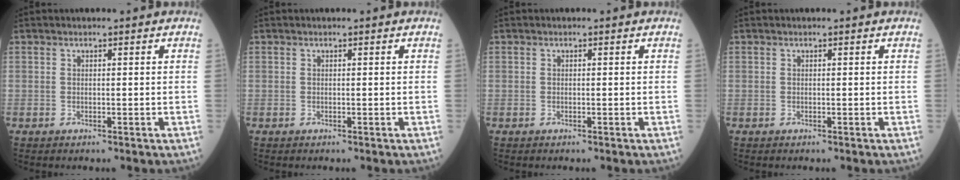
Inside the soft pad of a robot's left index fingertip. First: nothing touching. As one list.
[{"total": 0.0}, {"total": 0.0}, {"total": 0.0}]